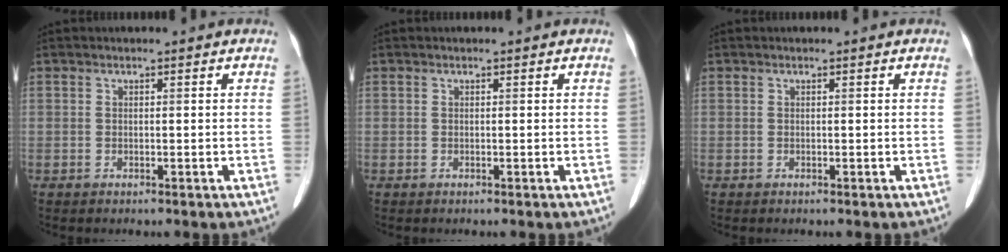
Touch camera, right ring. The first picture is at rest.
{"total": 0.0}
{"total": 0.0}